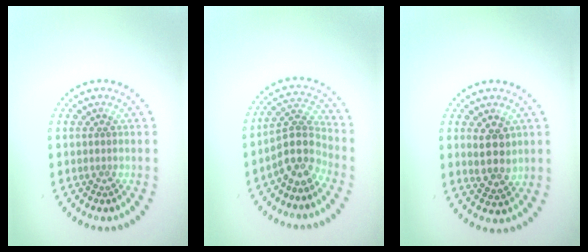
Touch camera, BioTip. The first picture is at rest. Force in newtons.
{"total": 4.0, "press": 3.2, "slide": 2.4}
{"total": 2.9, "press": 2.7, "slide": 1.0}